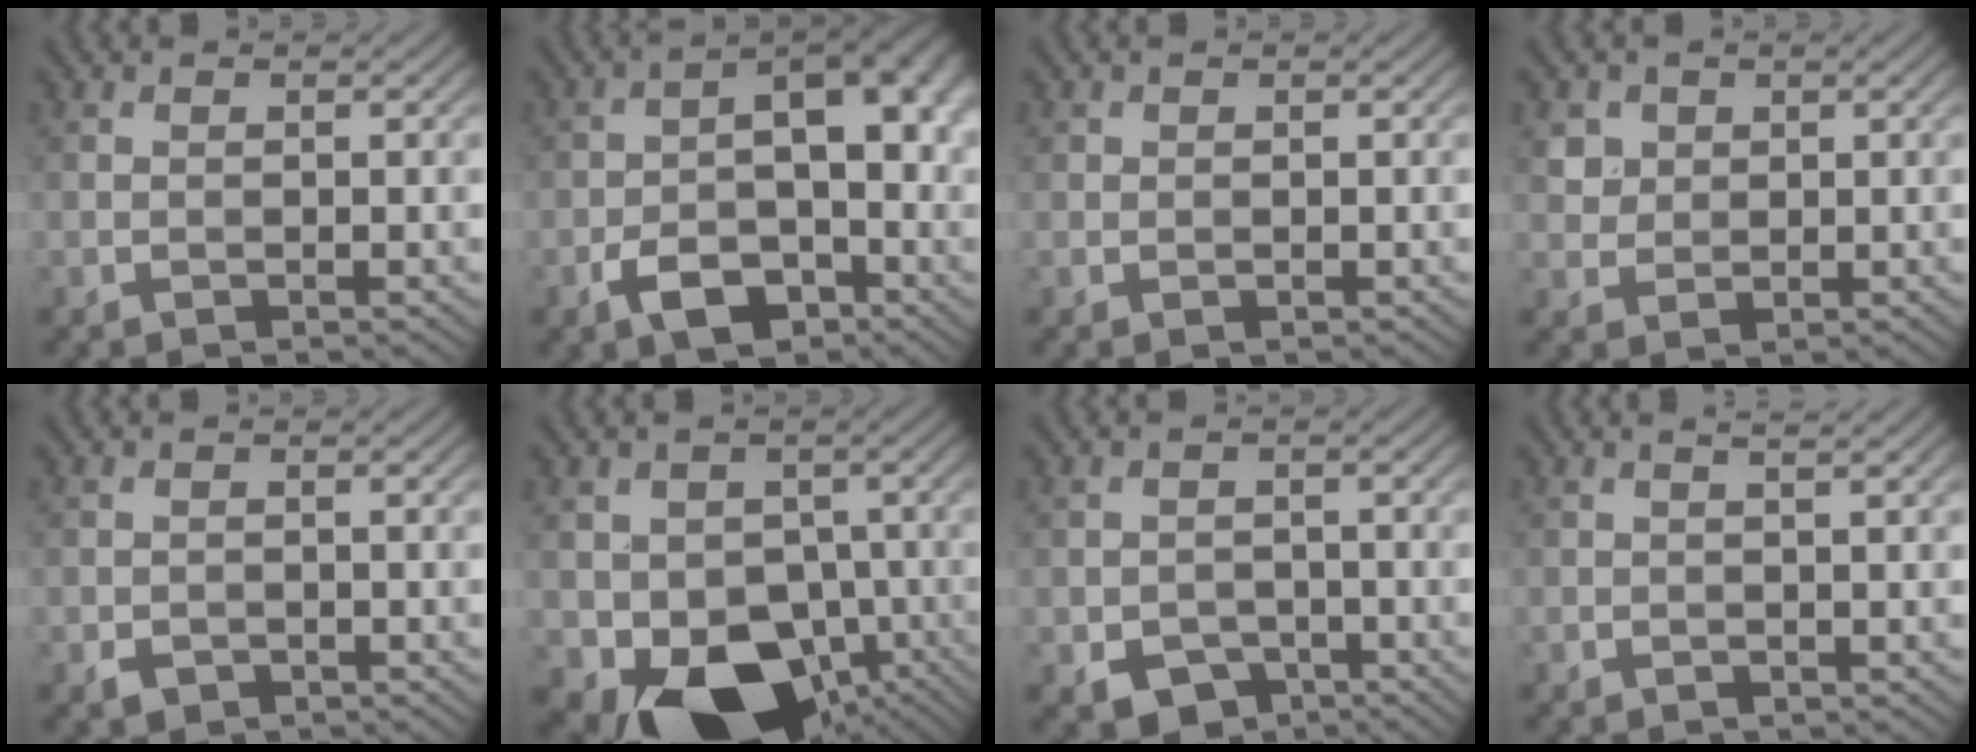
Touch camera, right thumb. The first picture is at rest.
{"total": 10.1, "force": [-3.2, 5.7, 7.6], "torque": [-0.109, -0.004, -0.059]}
{"total": 0.6, "force": [0.3, 0.5, 0.1], "torque": [0.000, -0.002, 0.005]}
{"total": 2.9, "force": [1.3, 2.4, 0.8], "torque": [-0.028, -0.011, 0.038]}
{"total": 1.4, "force": [-0.8, 1.0, 0.6], "torque": [-0.011, -0.005, -0.017]}
{"total": 13.4, "force": [-5.0, 9.8, 7.6], "torque": [-0.124, -0.041, -0.070]}
{"total": 4.0, "force": [-2.2, 2.9, 1.7], "torque": [-0.033, -0.011, -0.040]}
{"total": 1.2, "force": [0.5, 0.0, 1.1], "torque": [-0.020, 0.005, 0.000]}